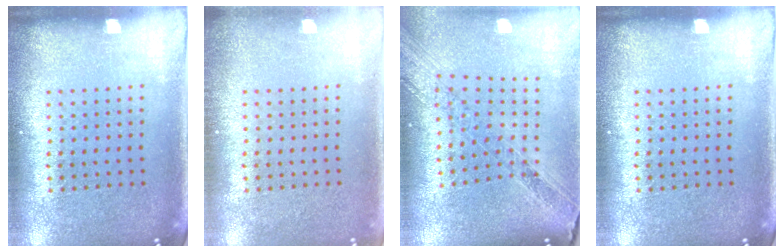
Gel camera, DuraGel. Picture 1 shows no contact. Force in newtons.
{"total": 0.8, "press": 0.8, "slide": 0.1}
{"total": 1.2, "press": 1.2, "slide": 0.3}
{"total": 0.0}